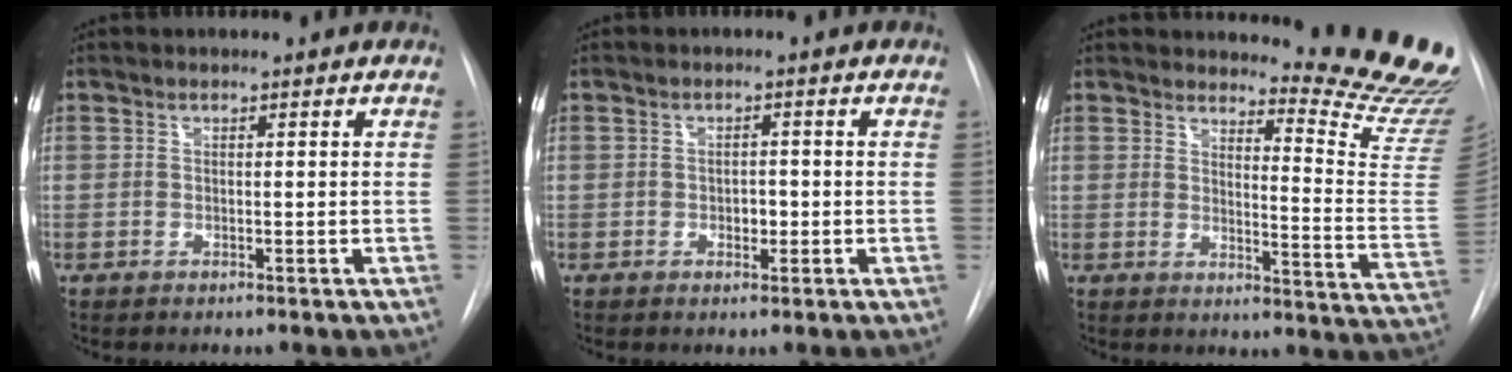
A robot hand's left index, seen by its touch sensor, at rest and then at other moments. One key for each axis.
{"total": 2.0, "fx": -1.2, "fy": 1.1, "fz": 1.2, "tx": -0.015, "ty": -0.004, "tz": -0.016}
{"total": 14.8, "fx": 14.4, "fy": -1.0, "fz": 3.5, "tx": -0.041, "ty": -0.166, "tz": 0.151}